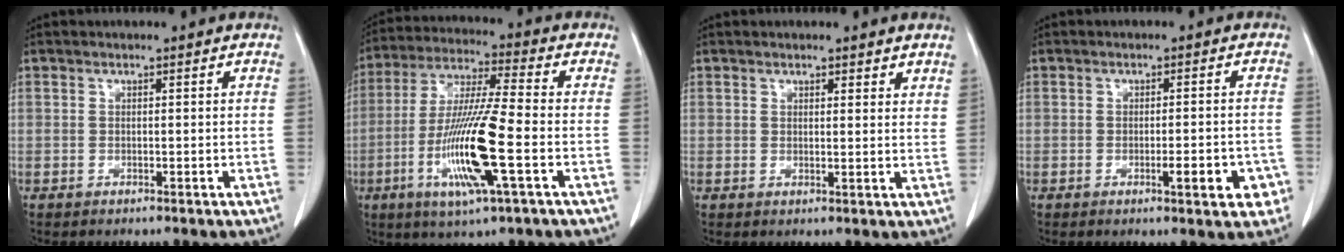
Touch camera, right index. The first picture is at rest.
{"total": 15.0, "force": [-4.3, 0.4, 14.4], "torque": [-0.293, -0.018, -0.084]}
{"total": 3.2, "force": [2.7, 0.9, 1.4], "torque": [-0.016, -0.007, 0.031]}
{"total": 5.2, "force": [-2.0, 1.2, 4.7], "torque": [-0.056, -0.002, -0.024]}